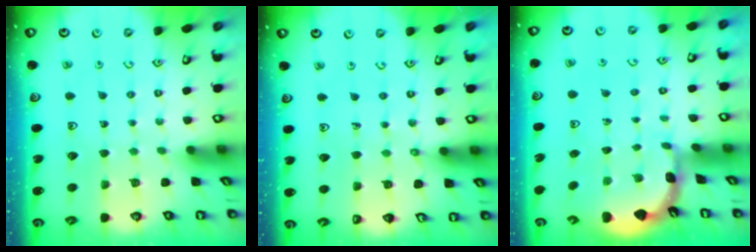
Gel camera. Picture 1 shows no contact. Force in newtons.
{"total": 2.3, "press": 2.3, "slide": 0.5}
{"total": 1.8, "press": 1.8, "slide": 0.1}